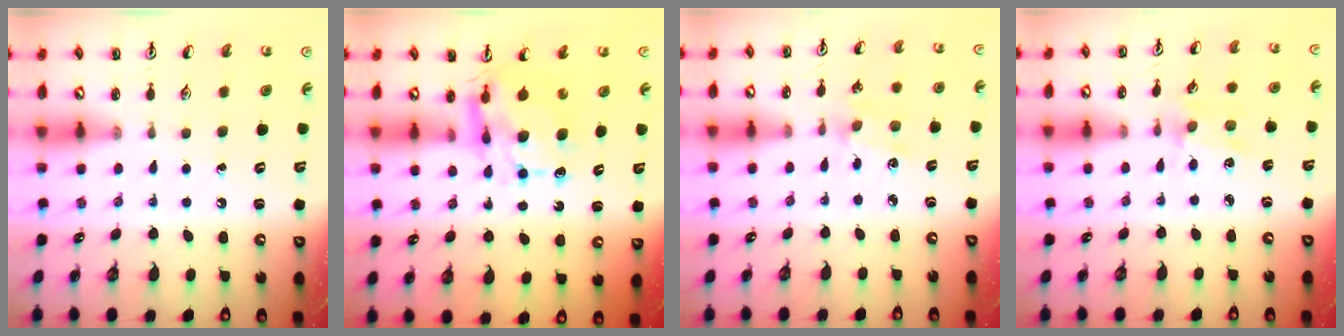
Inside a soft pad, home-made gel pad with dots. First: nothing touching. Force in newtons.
{"total": 8.7, "press": 8.7, "slide": 0.7}
{"total": 2.2, "press": 2.2, "slide": 0.3}
{"total": 1.6, "press": 1.6, "slide": 0.0}